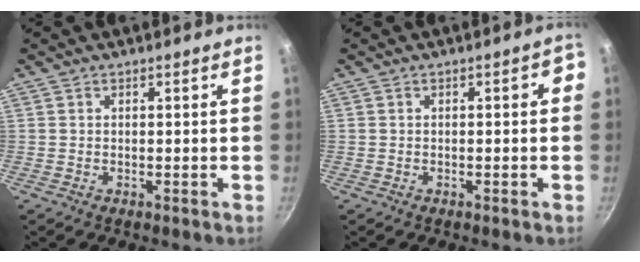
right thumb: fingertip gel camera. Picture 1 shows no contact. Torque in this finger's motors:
{"motor_torque": [0.40, 0.08, 0.46, -0.01, 0.00]}